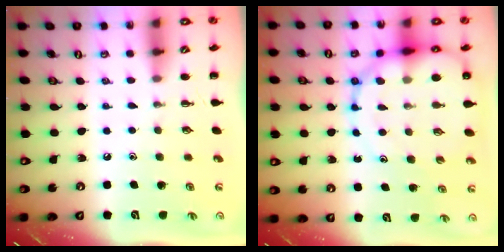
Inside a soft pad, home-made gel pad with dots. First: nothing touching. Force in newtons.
{"total": 15.9, "press": 15.5, "slide": 3.5}